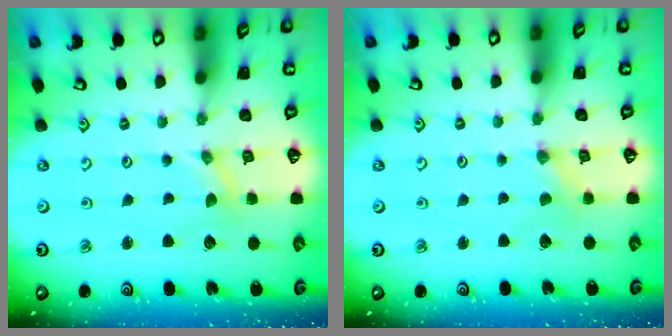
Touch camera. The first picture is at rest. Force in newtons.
{"total": 0.0}